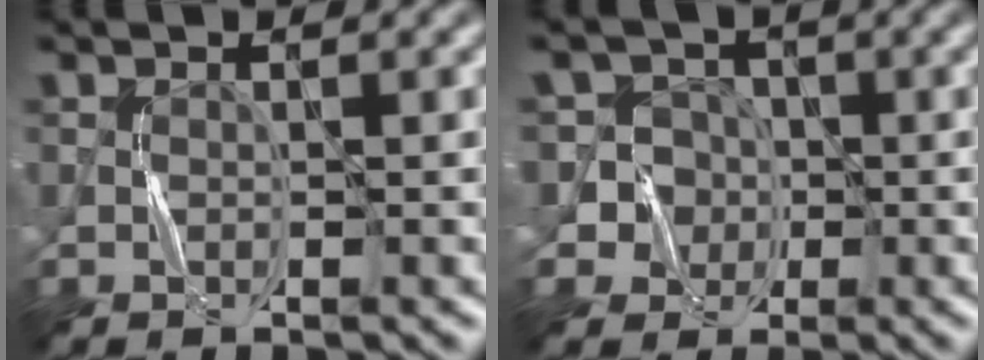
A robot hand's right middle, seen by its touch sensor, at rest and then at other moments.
{"total": 5.6, "force": [-0.6, 5.4, 1.1], "torque": [-0.009, 0.029, -0.032]}